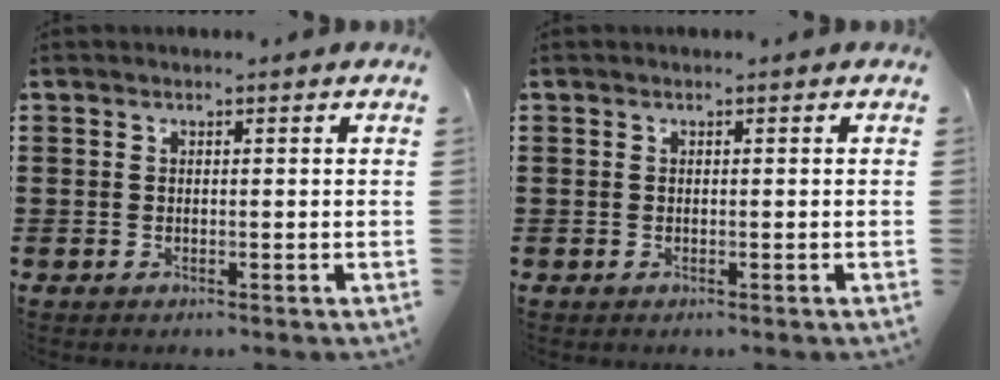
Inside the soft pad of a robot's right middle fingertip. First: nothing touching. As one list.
[{"total": 0.0}]